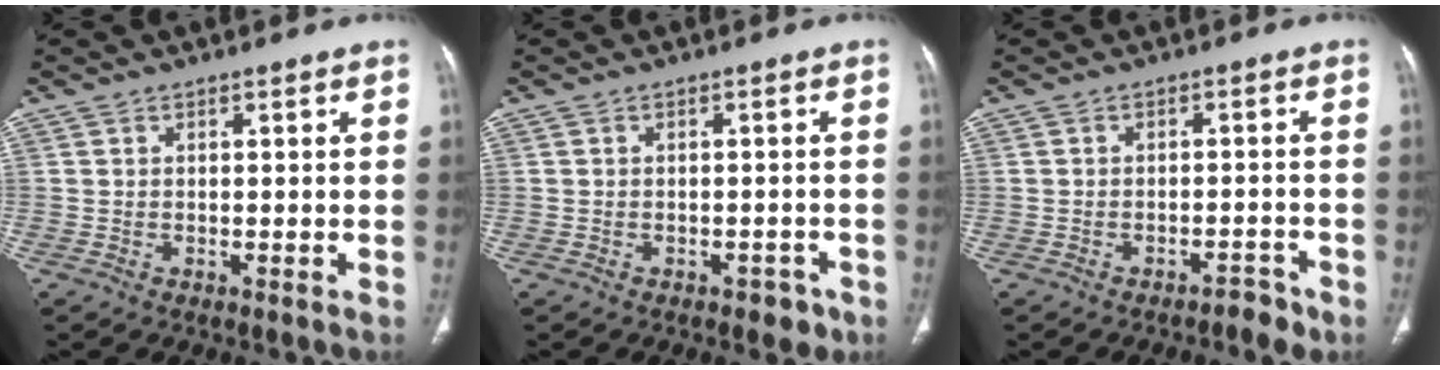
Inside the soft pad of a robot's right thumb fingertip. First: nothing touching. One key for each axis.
{"total": 2.8, "fx": -1.9, "fy": 1.6, "fz": 1.3, "tx": -0.006, "ty": 0.007, "tz": -0.020}
{"total": 2.9, "fx": -2.3, "fy": 1.0, "fz": 1.3, "tx": -0.015, "ty": 0.020, "tz": -0.031}